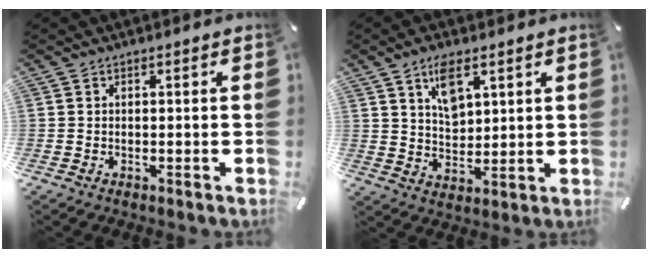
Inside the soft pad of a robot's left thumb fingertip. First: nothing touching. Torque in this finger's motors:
{"motor_torque": [0.27, -0.05, 0.26, 0.08, 0.06]}